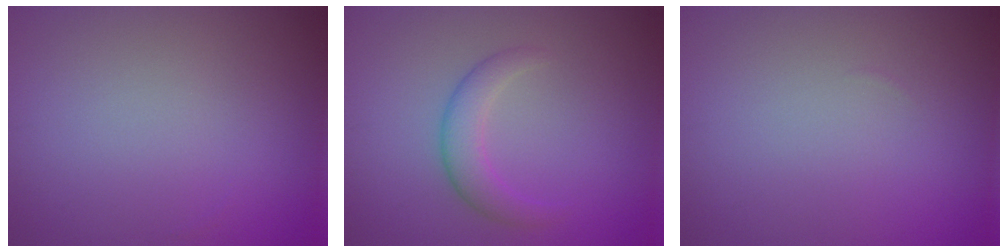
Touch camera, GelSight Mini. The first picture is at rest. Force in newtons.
{"total": 2.8, "press": 2.8, "slide": 0.1}
{"total": 0.0}